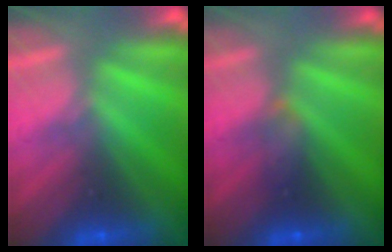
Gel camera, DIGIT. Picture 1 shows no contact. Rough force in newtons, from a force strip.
{"total": 2.2}